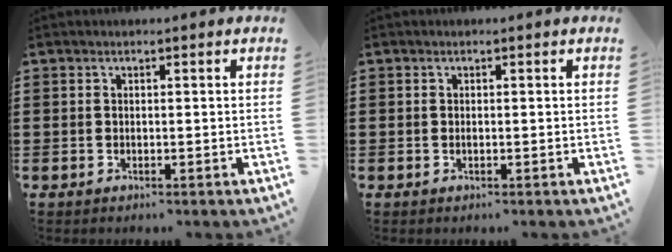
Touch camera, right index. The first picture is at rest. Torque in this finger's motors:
{"motor_torque": [1.34, 0.80, 0.06, 0.02]}